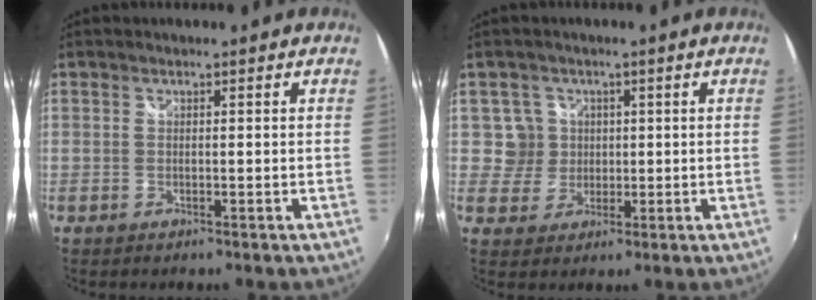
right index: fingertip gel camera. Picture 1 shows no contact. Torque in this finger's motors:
{"motor_torque": [-0.31, 0.17, 0.03, 0.00]}